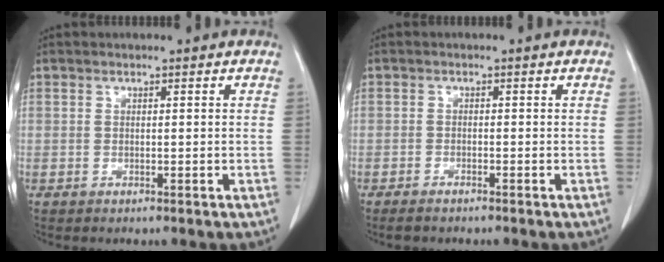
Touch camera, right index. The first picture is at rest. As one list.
[{"total": 1.5, "force": [-1.3, 0.4, 0.7], "torque": [-0.016, -0.003, -0.019]}]